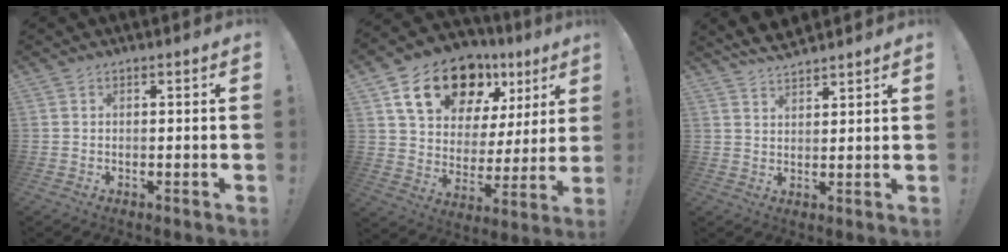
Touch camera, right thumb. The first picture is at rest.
{"total": 19.2, "force": [12.2, 11.2, 9.7], "torque": [-0.156, -0.068, 0.227]}
{"total": 5.2, "force": [4.9, 1.2, 1.5], "torque": [-0.028, -0.026, 0.090]}